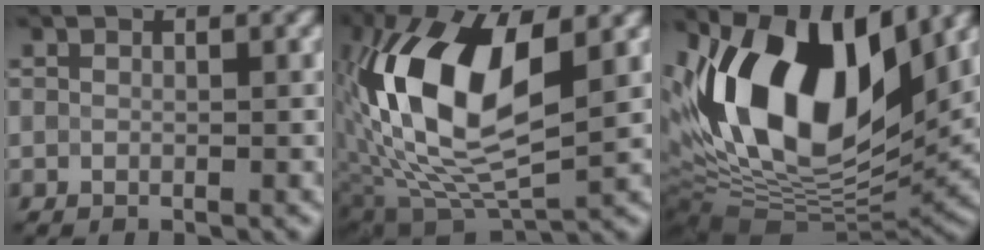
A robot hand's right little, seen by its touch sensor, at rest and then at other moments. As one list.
[{"total": 13.2, "force": [2.1, 6.2, 11.4], "torque": [-0.225, 0.012, 0.030]}, {"total": 16.1, "force": [5.1, 8.1, 13.0], "torque": [-0.235, 0.016, 0.081]}]